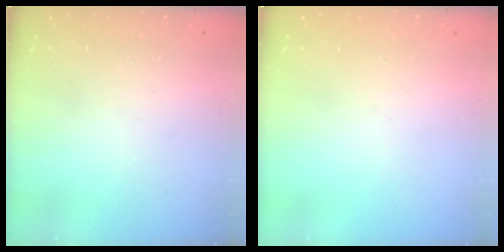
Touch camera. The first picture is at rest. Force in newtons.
{"total": 0.0}